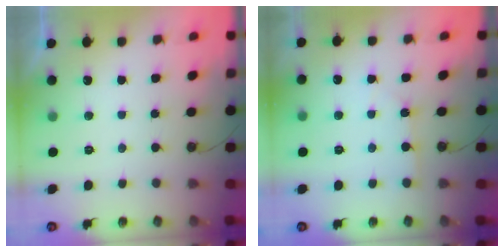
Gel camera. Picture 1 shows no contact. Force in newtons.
{"total": 2.1, "press": 2.1, "slide": 0.2}